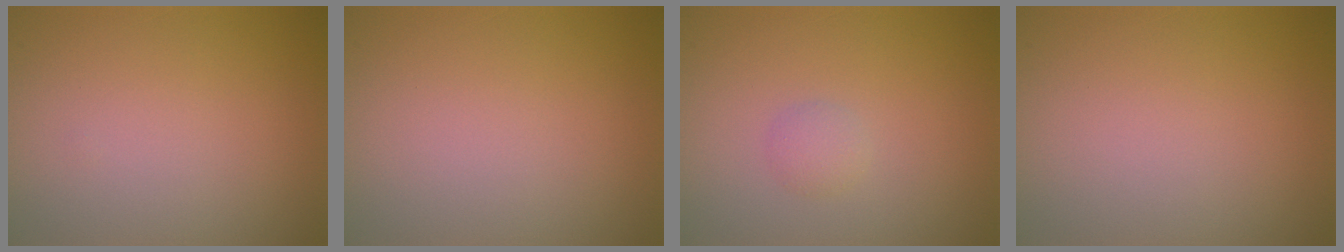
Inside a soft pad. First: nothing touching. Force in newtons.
{"total": 0.0}
{"total": 1.1, "press": 1.1, "slide": 0.1}
{"total": 0.0}